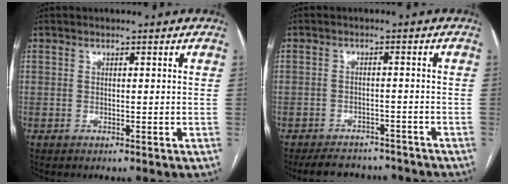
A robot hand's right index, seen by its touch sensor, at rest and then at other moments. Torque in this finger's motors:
{"motor_torque": [-0.26, -0.33, 0.00, -0.04]}